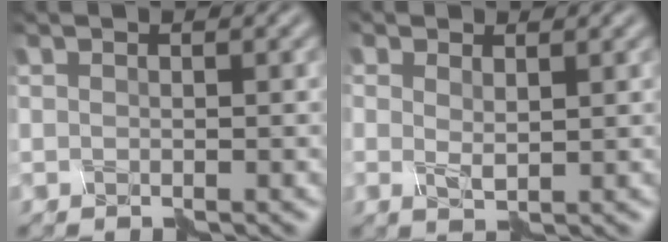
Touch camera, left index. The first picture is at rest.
{"total": 1.0, "force": [0.5, 0.7, 0.4], "torque": [-0.013, -0.003, 0.016]}